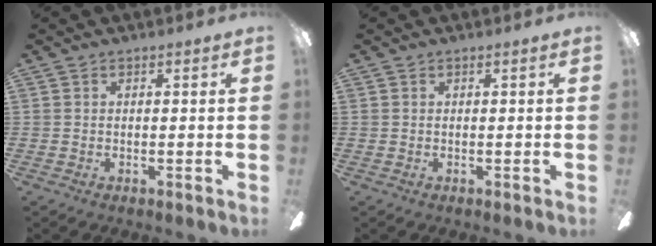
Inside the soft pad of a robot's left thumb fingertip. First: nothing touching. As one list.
[{"total": 0.0}]